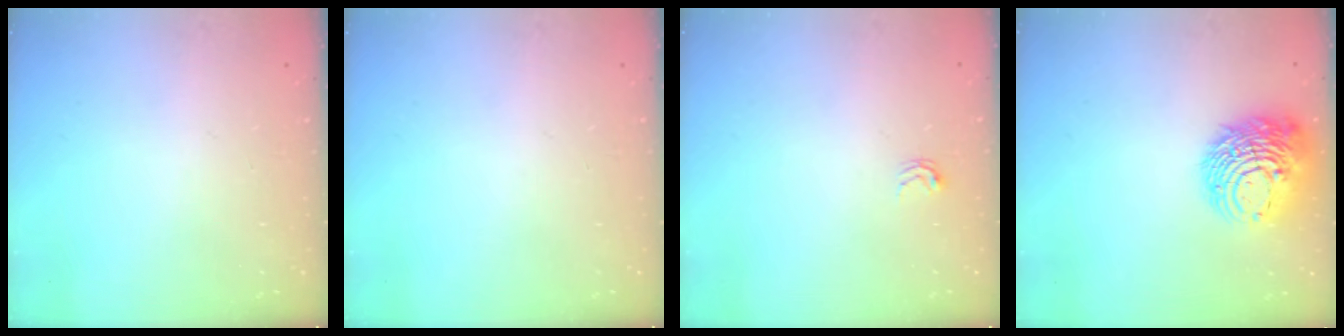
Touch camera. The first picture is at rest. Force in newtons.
{"total": 0.0}
{"total": 2.9, "press": 2.8, "slide": 0.4}
{"total": 13.3, "press": 13.3, "slide": 1.2}